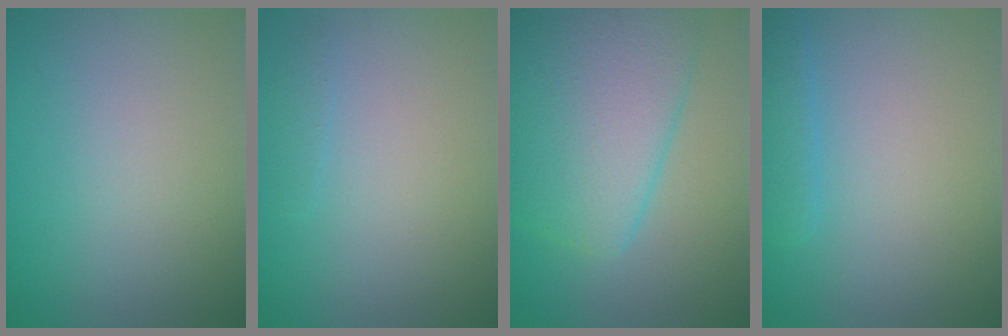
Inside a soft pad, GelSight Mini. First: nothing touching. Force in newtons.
{"total": 0.7, "press": 0.7, "slide": 0.0}
{"total": 10.3, "press": 10.3, "slide": 0.4}
{"total": 2.2, "press": 2.2, "slide": 0.1}